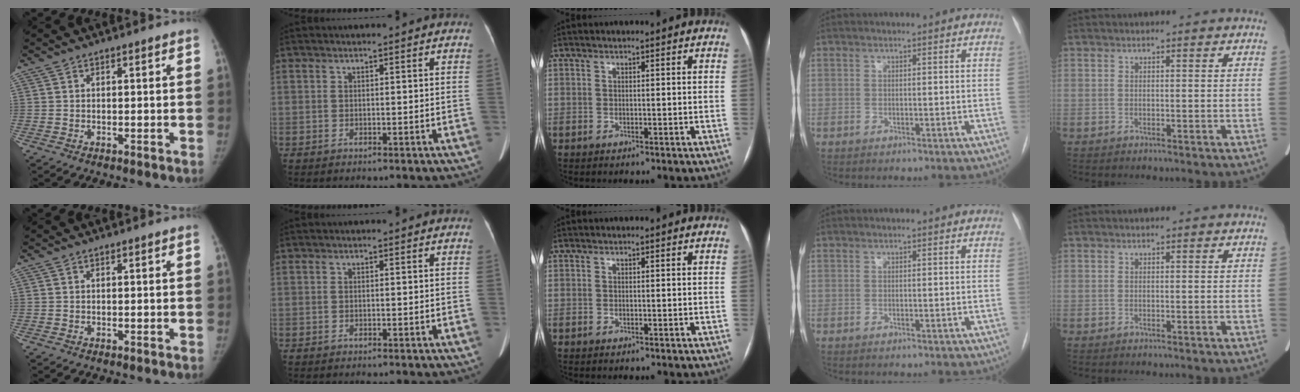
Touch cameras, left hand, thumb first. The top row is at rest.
{}